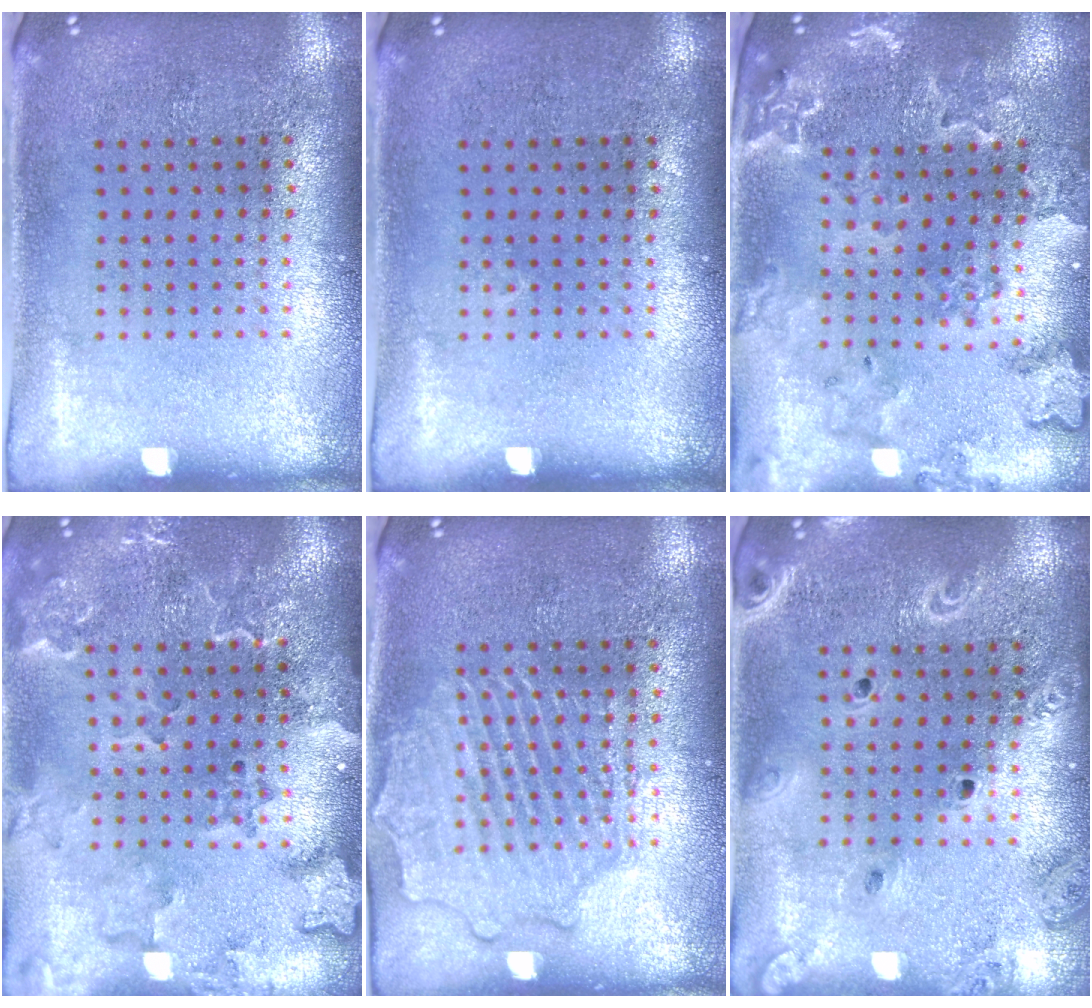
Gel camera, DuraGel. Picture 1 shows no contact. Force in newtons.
{"total": 0.0}
{"total": 1.7, "press": 1.7, "slide": 0.3}
{"total": 2.6, "press": 2.3, "slide": 1.1}
{"total": 2.9, "press": 2.9, "slide": 0.3}
{"total": 2.1, "press": 1.9, "slide": 0.9}